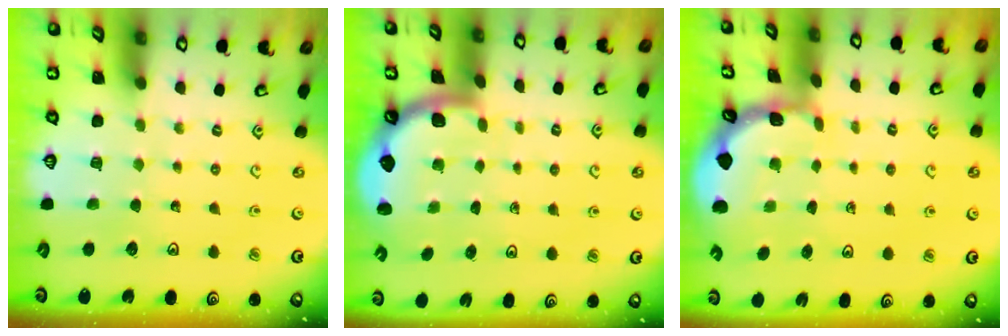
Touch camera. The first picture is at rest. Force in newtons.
{"total": 1.6, "press": 1.6, "slide": 0.1}
{"total": 1.5, "press": 1.5, "slide": 0.1}